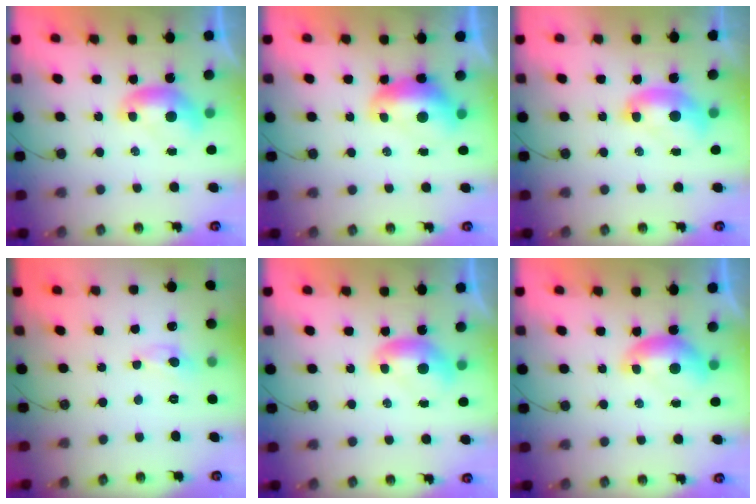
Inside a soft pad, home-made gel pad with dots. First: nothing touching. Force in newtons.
{"total": 2.0, "press": 2.0, "slide": 0.6}
{"total": 2.2, "press": 2.2, "slide": 0.1}
{"total": 0.0}
{"total": 0.0}
{"total": 0.0}